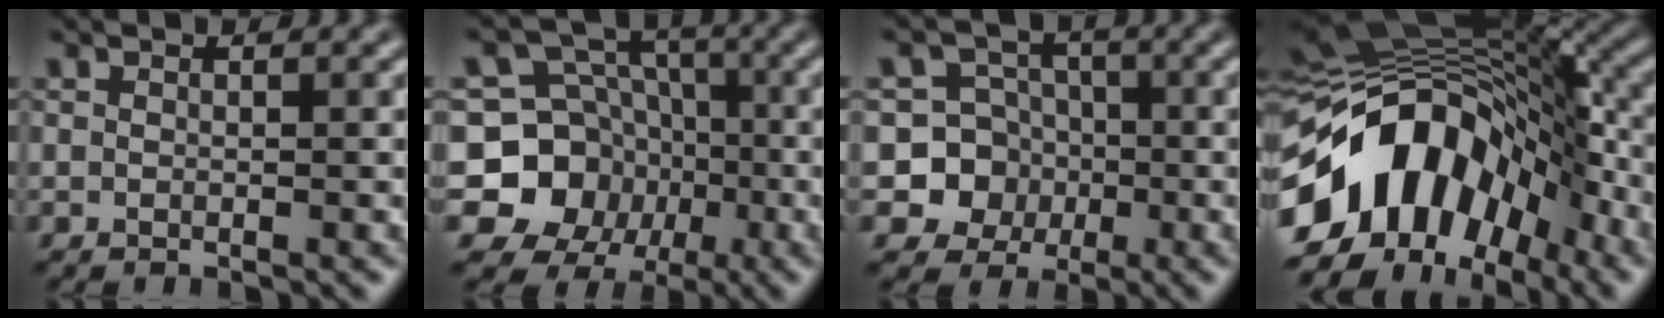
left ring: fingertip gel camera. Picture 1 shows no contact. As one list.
[{"total": 10.5, "force": [-2.5, 9.7, 2.9], "torque": [-0.051, 0.006, -0.072]}, {"total": 7.4, "force": [-2.0, 7.1, 1.1], "torque": [-0.009, 0.006, -0.059]}, {"total": 14.4, "force": [-5.1, 9.4, 9.7], "torque": [-0.155, 0.022, -0.109]}]